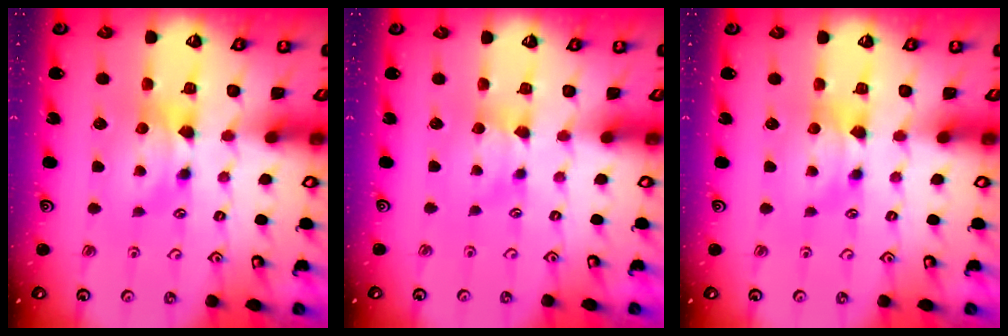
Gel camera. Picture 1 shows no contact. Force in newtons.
{"total": 1.4, "press": 1.4, "slide": 0.3}
{"total": 0.0}